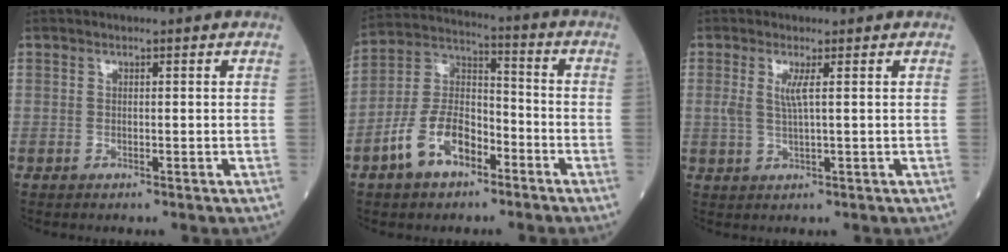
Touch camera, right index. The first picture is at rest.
{"total": 10.8, "force": [-5.8, 5.6, 7.2], "torque": [-0.158, 0.018, -0.109]}
{"total": 2.6, "force": [0.7, -0.1, 2.5], "torque": [-0.059, 0.000, 0.016]}